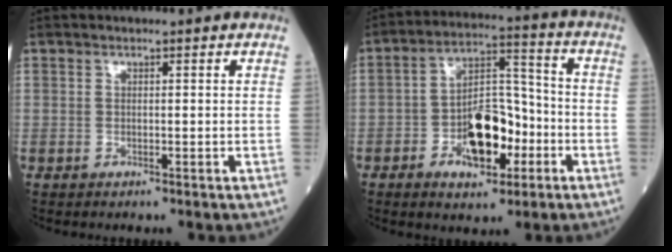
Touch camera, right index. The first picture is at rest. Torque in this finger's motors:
{"motor_torque": [1.19, -0.47, 0.68, 0.16]}